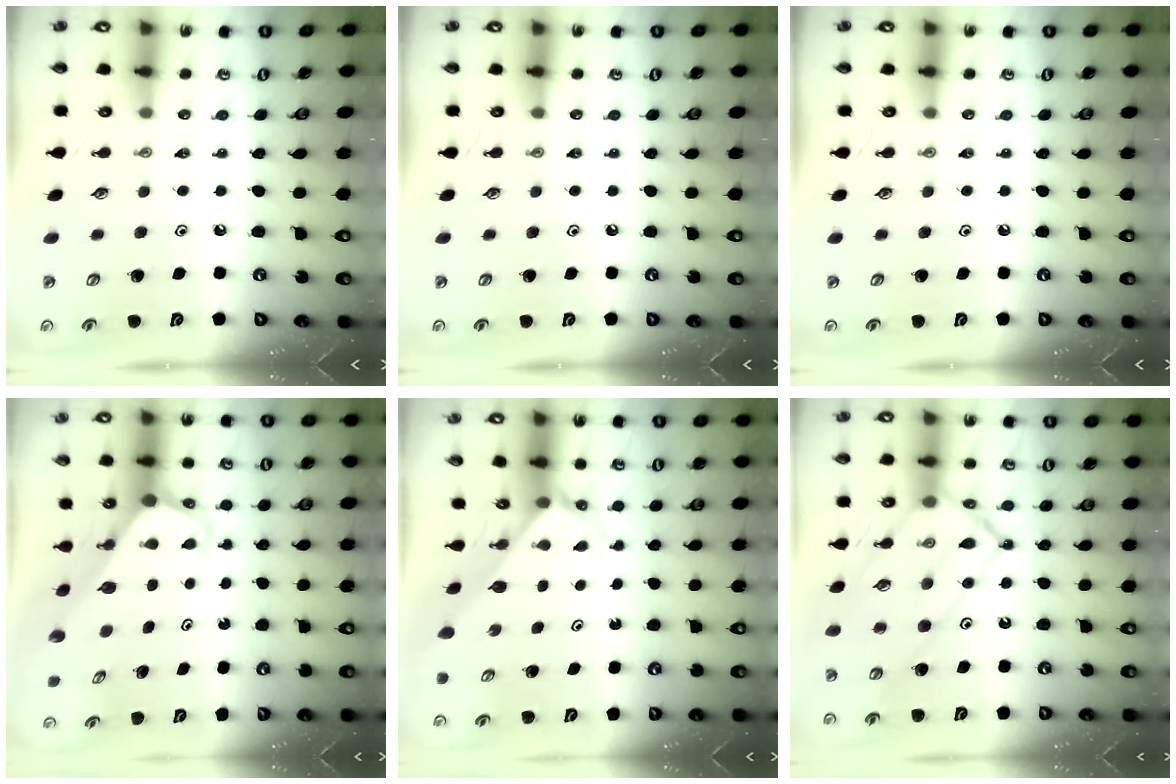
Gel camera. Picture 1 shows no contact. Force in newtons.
{"total": 0.0}
{"total": 0.0}
{"total": 2.5, "press": 2.5, "slide": 0.1}
{"total": 2.2, "press": 2.2, "slide": 0.1}
{"total": 15.7, "press": 15.6, "slide": 1.5}